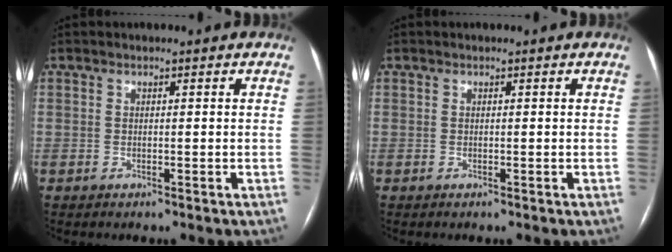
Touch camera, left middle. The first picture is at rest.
{"total": 0.0}